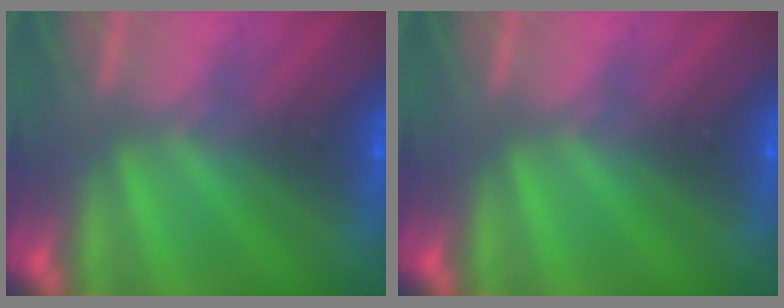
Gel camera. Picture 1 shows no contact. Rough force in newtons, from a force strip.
{"total": 0.0}